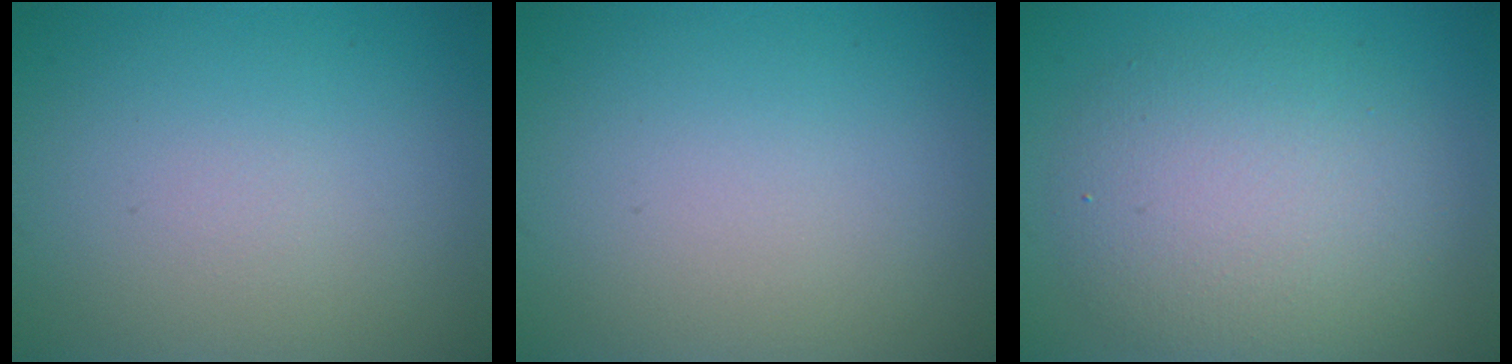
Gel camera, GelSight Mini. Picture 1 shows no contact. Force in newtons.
{"total": 0.0}
{"total": 6.1, "press": 6.1, "slide": 0.3}